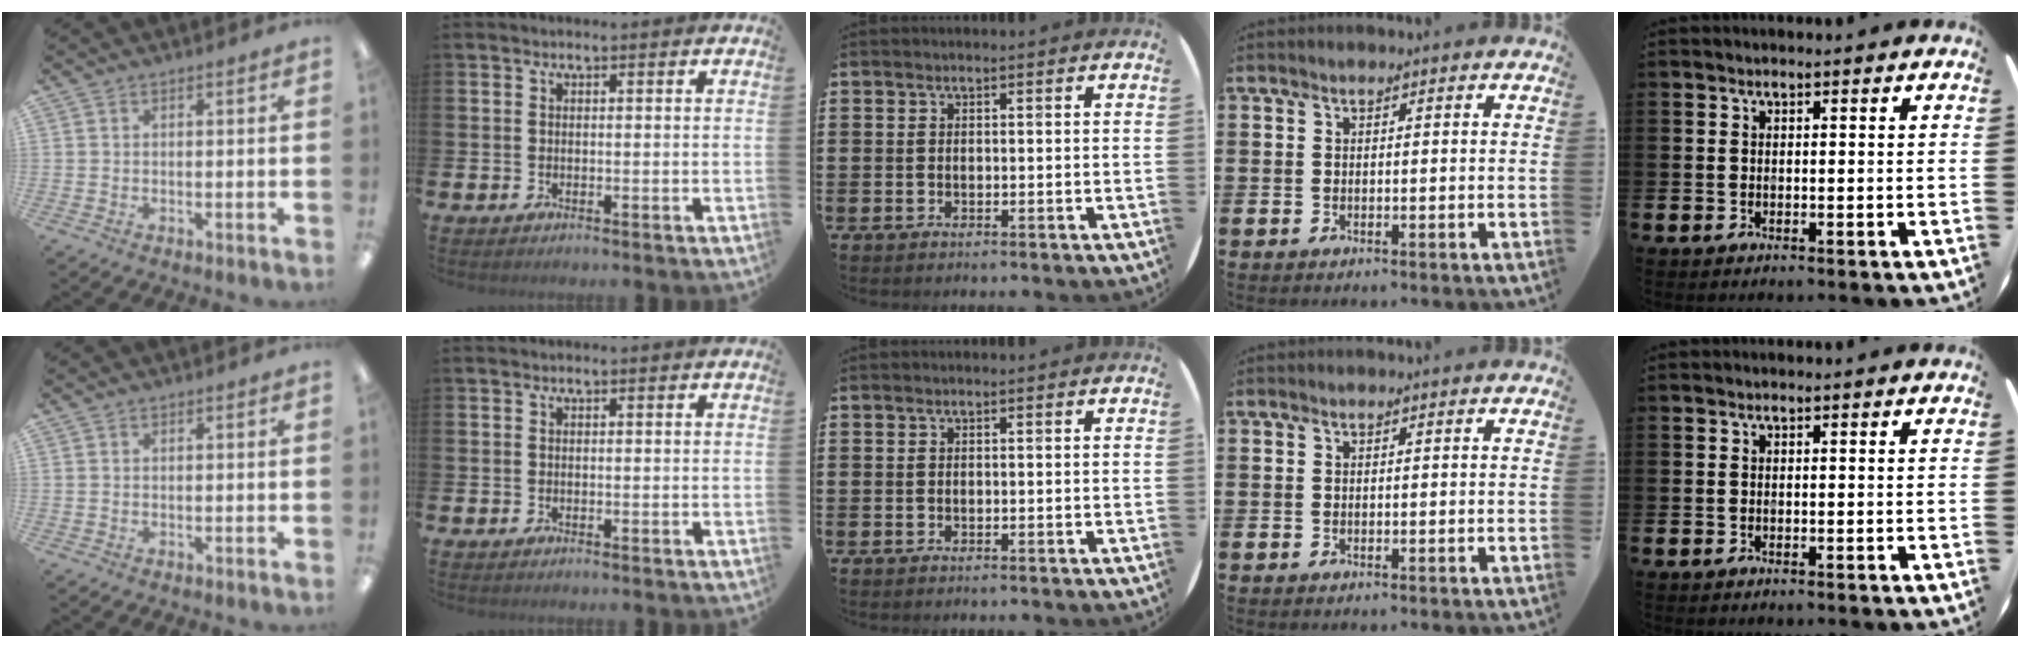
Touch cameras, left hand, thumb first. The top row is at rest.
{}